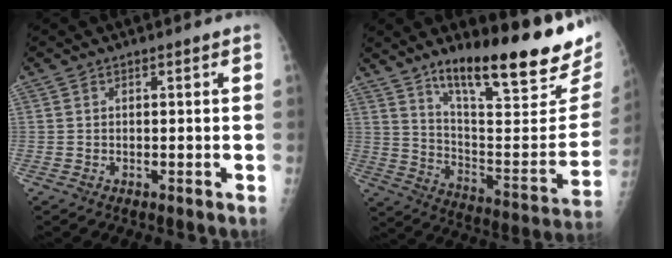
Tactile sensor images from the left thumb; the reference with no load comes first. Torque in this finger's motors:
{"motor_torque": [0.38, 0.21, 1.42, -1.36, 0.15]}